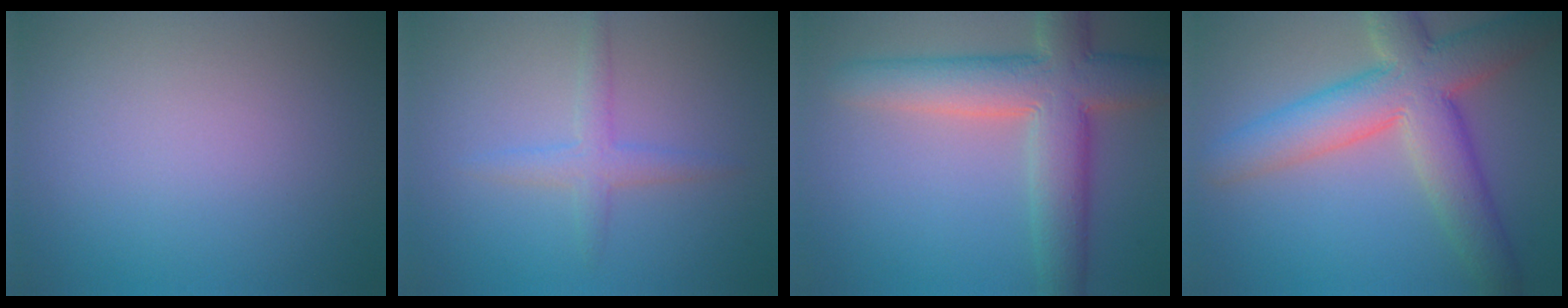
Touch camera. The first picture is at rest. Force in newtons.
{"total": 2.0, "press": 2.0, "slide": 0.1}
{"total": 8.4, "press": 8.4, "slide": 0.8}
{"total": 9.0, "press": 8.9, "slide": 0.7}